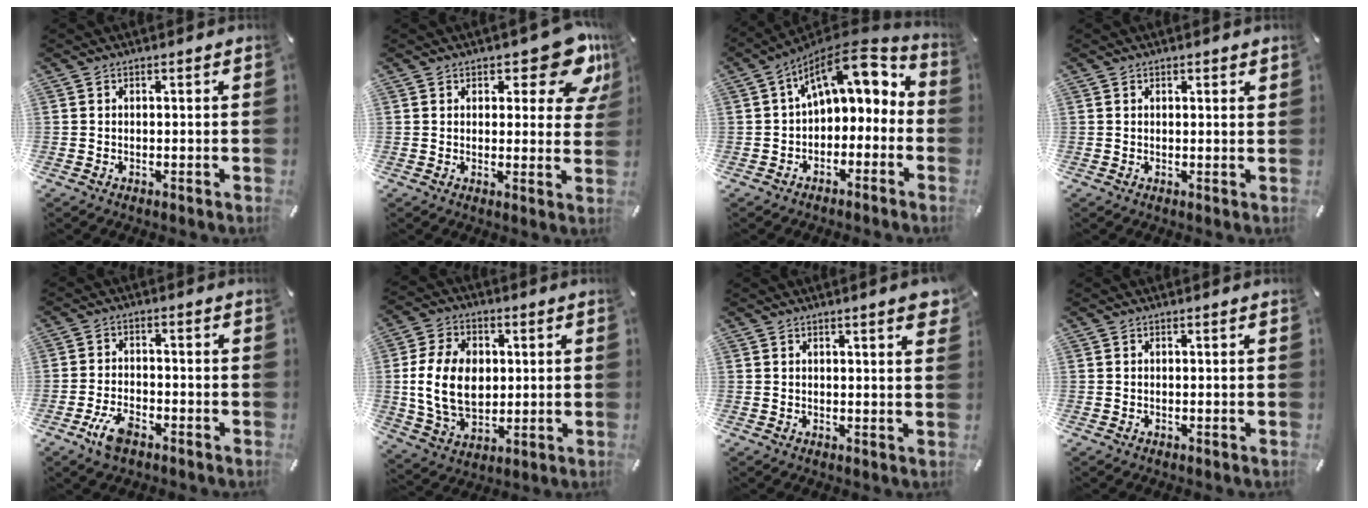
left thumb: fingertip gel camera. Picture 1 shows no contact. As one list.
[{"total": 11.7, "force": [7.2, 5.1, 7.6], "torque": [-0.079, -0.049, 0.122]}, {"total": 11.8, "force": [5.2, 6.8, 8.2], "torque": [-0.118, -0.036, 0.091]}, {"total": 0.9, "force": [0.6, 0.4, 0.6], "torque": [-0.005, -0.003, 0.008]}, {"total": 6.2, "force": [-3.5, 3.0, 4.1], "torque": [-0.096, 0.012, -0.069]}, {"total": 14.6, "force": [0.7, 11.0, 9.7], "torque": [-0.212, 0.011, 0.012]}, {"total": 3.5, "force": [1.8, 0.5, 3.0], "torque": [-0.051, -0.003, 0.029]}, {"total": 0.0}]